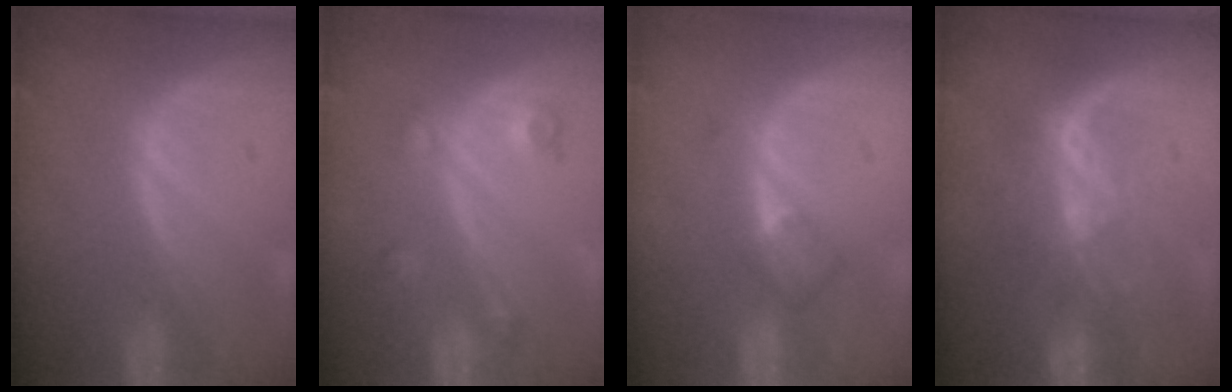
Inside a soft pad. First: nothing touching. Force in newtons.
{"total": 3.5, "press": 3.1, "slide": 1.6}
{"total": 2.7, "press": 2.4, "slide": 1.1}
{"total": 6.6, "press": 5.7, "slide": 3.4}